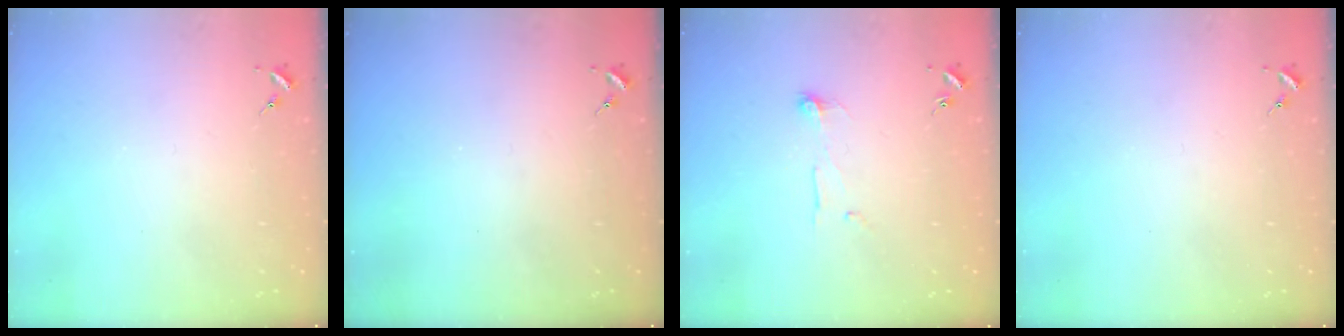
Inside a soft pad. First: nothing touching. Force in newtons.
{"total": 0.0}
{"total": 6.2, "press": 6.2, "slide": 0.4}
{"total": 0.0}